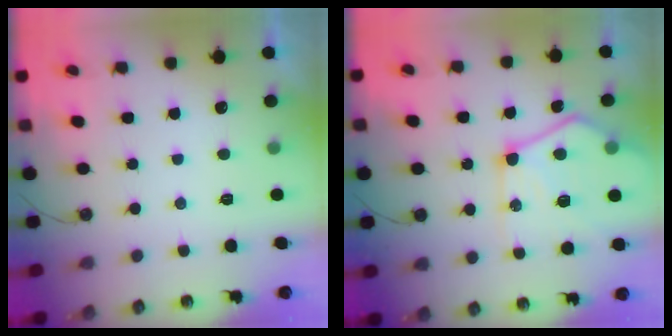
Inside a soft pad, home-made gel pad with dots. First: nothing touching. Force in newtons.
{"total": 18.3, "press": 18.2, "slide": 1.7}